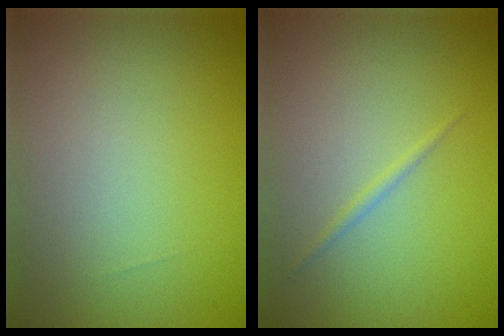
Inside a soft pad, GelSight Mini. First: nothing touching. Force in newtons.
{"total": 0.7, "press": 0.7, "slide": 0.0}